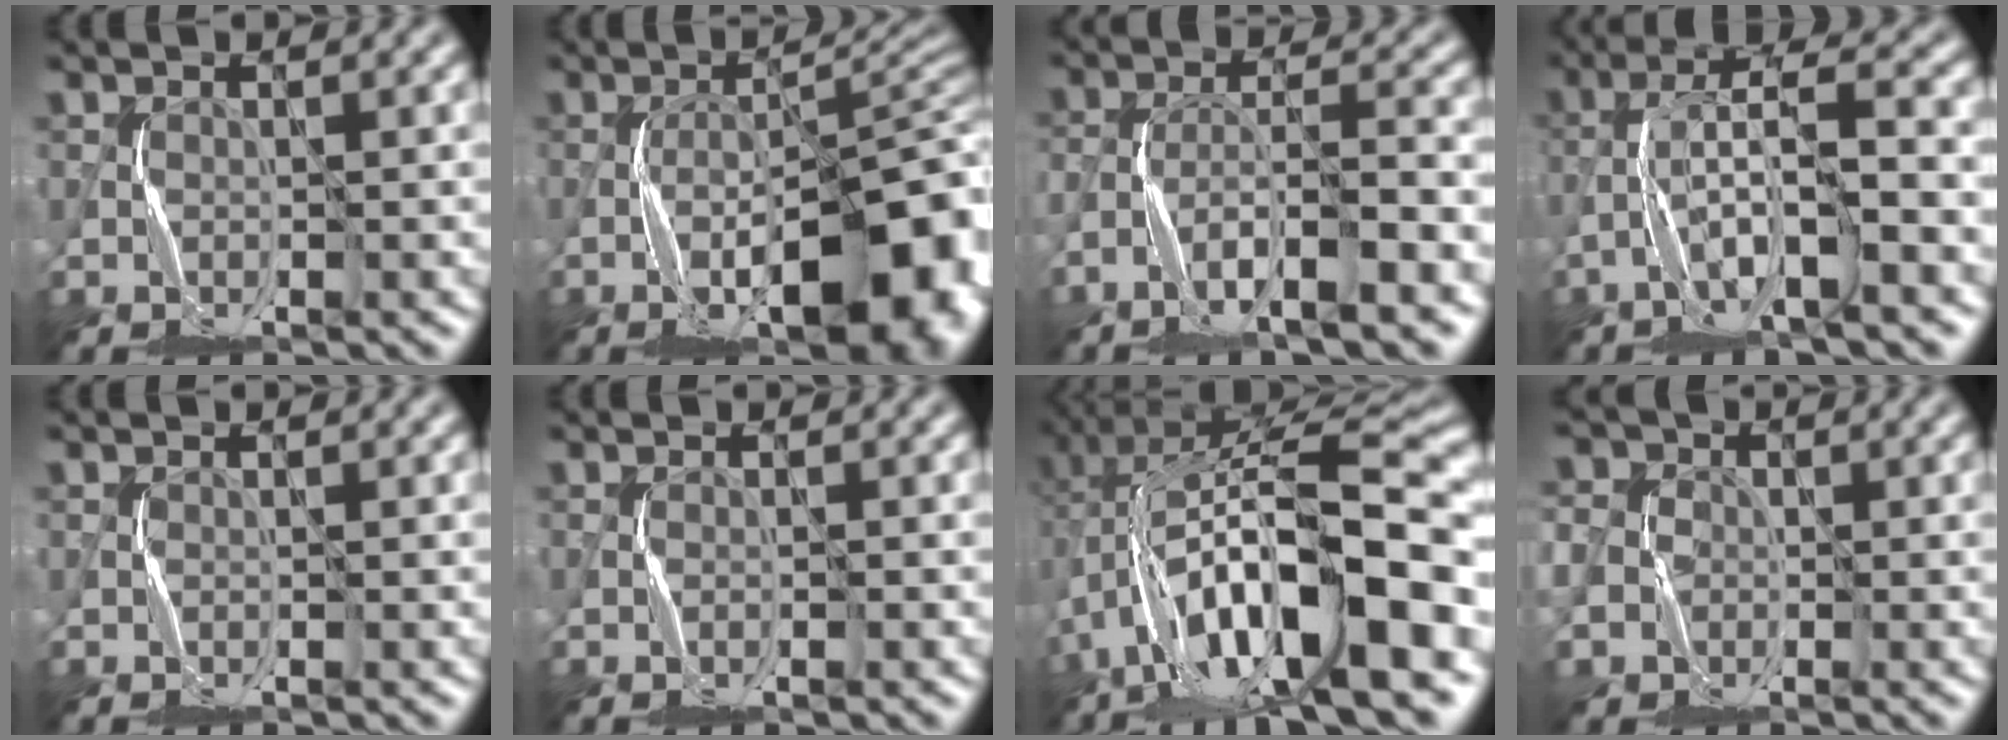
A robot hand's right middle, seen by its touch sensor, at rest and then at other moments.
{"total": 14.0, "force": [-6.0, 5.1, 11.6], "torque": [-0.155, 0.008, -0.087]}
{"total": 7.3, "force": [-4.5, 1.6, 5.5], "torque": [-0.098, 0.002, -0.083]}
{"total": 6.9, "force": [-3.1, 1.1, 6.1], "torque": [-0.117, 0.018, -0.064]}
{"total": 0.0}
{"total": 0.6, "force": [-0.2, -0.1, 0.5], "torque": [-0.012, 0.001, -0.004]}
{"total": 16.4, "force": [-3.8, 4.9, 15.2], "torque": [-0.247, 0.036, -0.062]}
{"total": 5.4, "force": [-1.3, 4.9, 2.0], "torque": [-0.039, -0.006, -0.054]}